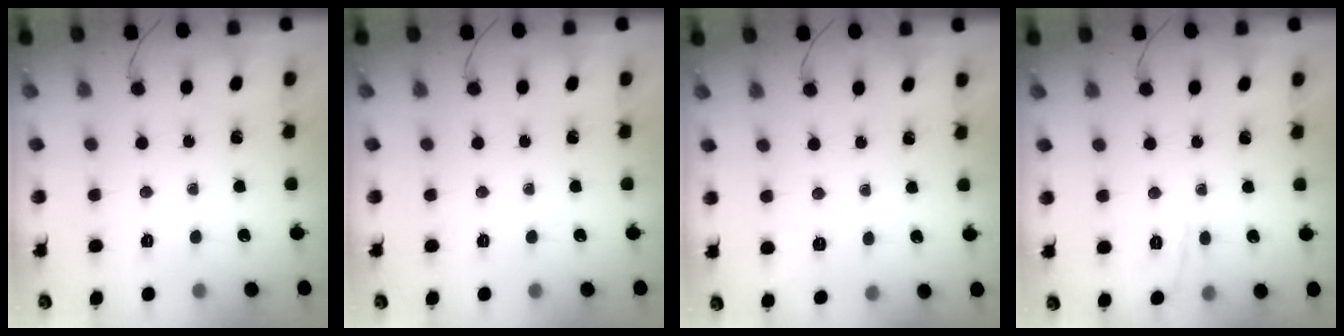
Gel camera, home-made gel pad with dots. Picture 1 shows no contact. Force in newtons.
{"total": 0.0}
{"total": 2.2, "press": 0.9, "slide": 2.0}
{"total": 1.7, "press": 0.1, "slide": 1.7}